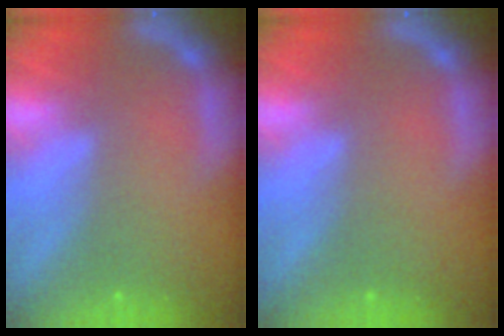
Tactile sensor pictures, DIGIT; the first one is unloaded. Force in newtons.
{"total": 0.0}